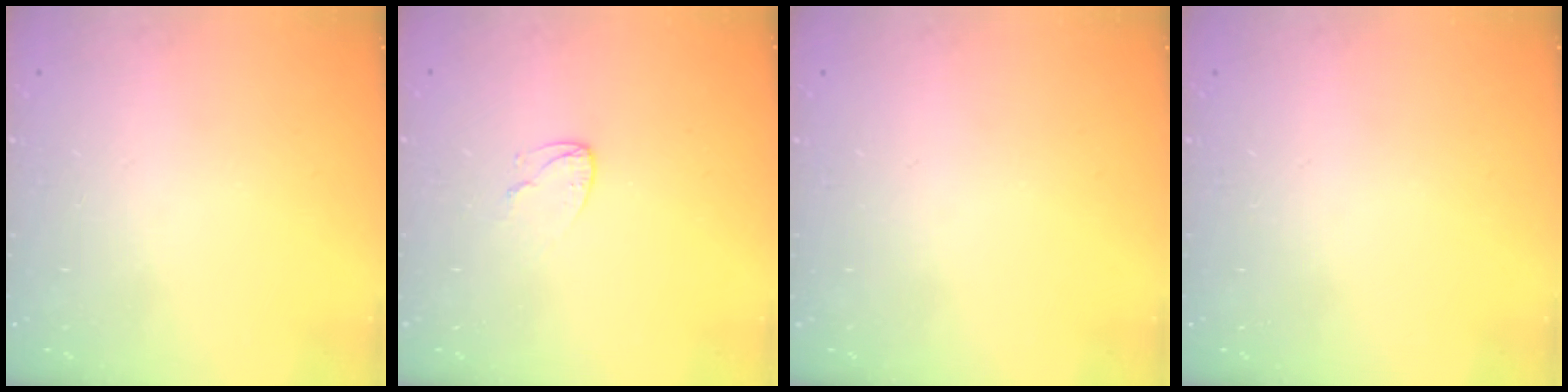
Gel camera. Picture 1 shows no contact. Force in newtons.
{"total": 4.7, "press": 4.6, "slide": 0.4}
{"total": 0.0}
{"total": 0.0}